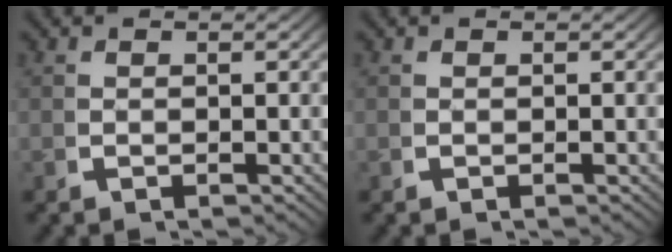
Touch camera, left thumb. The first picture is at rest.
{"total": 0.0}